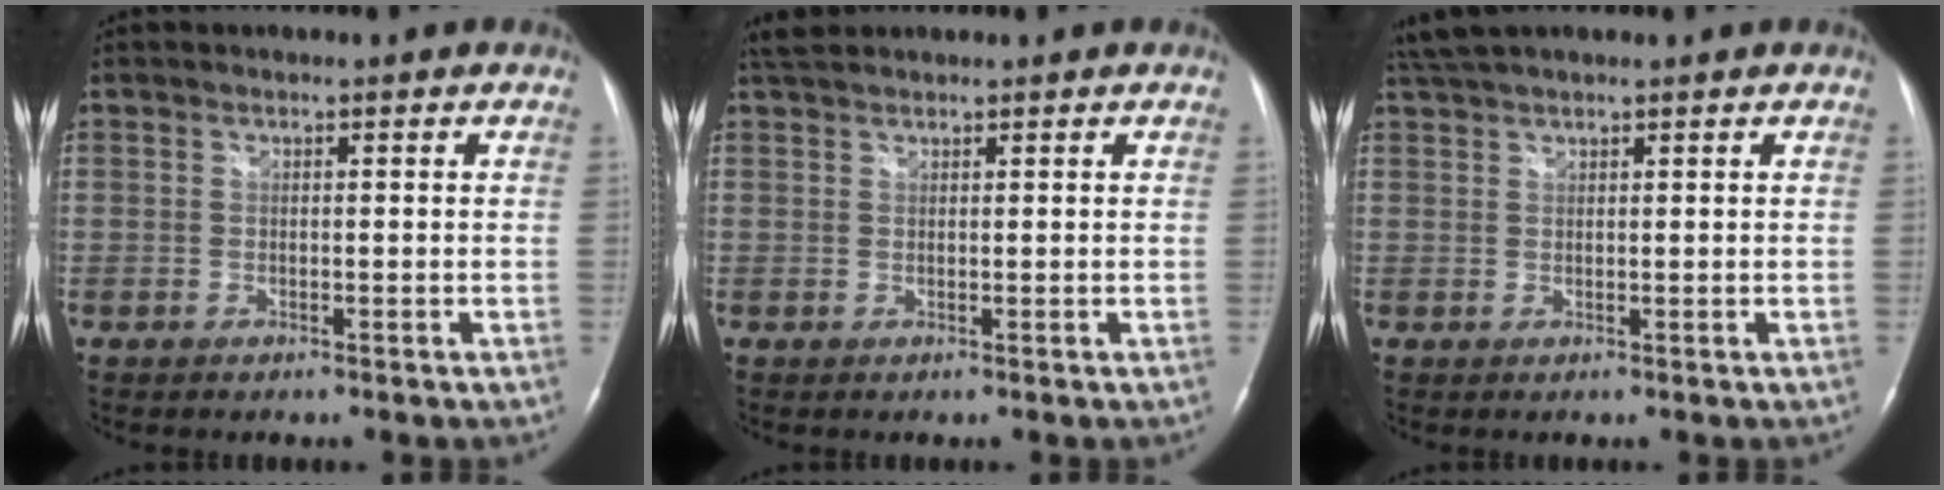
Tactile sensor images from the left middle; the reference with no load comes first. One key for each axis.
{"total": 2.5, "fx": 2.3, "fy": 0.7, "fz": 0.8, "tx": -0.019, "ty": 0.020, "tz": 0.042}
{"total": 4.2, "fx": 3.7, "fy": 0.6, "fz": 1.9, "tx": -0.040, "ty": 0.033, "tz": 0.071}